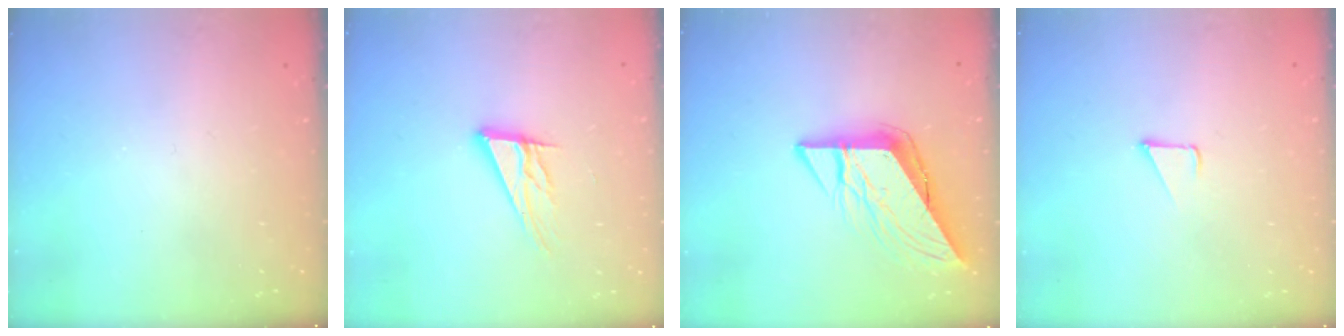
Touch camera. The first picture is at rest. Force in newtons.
{"total": 11.5, "press": 11.4, "slide": 1.9}
{"total": 11.6, "press": 11.5, "slide": 1.4}
{"total": 2.3, "press": 2.3, "slide": 0.2}